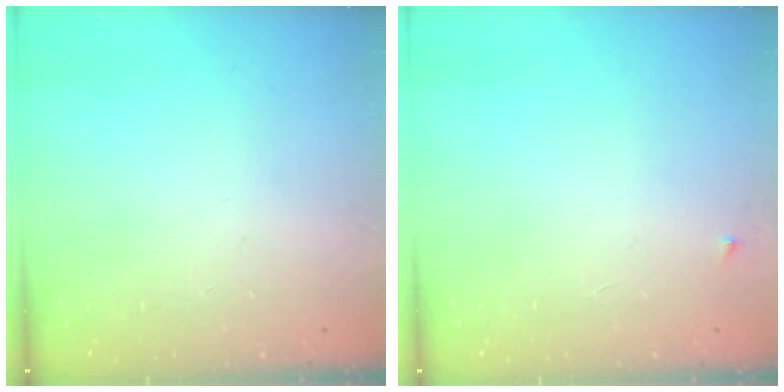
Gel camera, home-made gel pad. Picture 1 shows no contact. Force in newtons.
{"total": 2.3, "press": 2.3, "slide": 0.3}